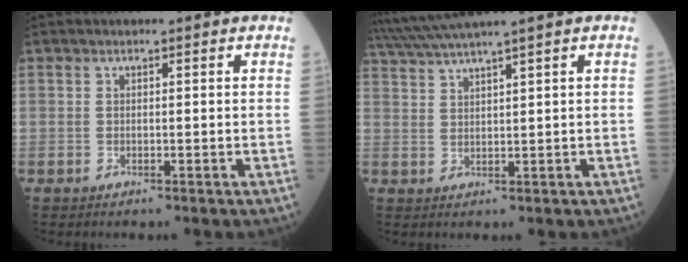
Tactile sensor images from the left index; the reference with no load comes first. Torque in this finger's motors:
{"motor_torque": [0.00, -0.10, 0.05, 0.06]}